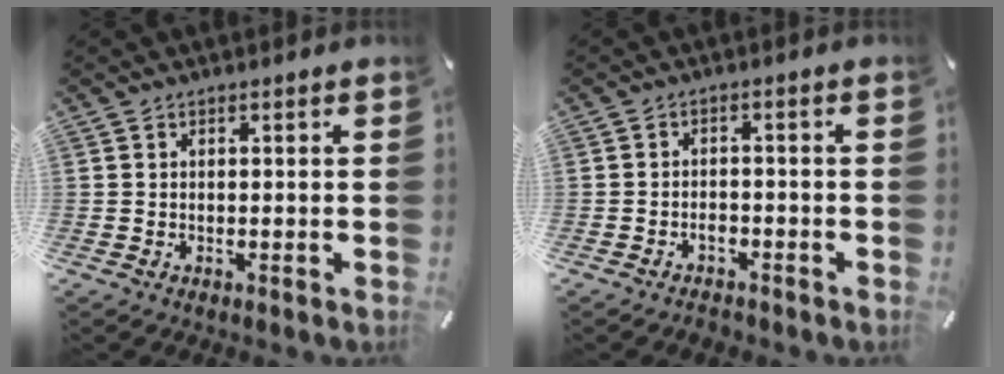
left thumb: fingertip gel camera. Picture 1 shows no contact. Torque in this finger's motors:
{"motor_torque": [-0.25, 0.56, -0.07, 0.10, -0.08]}